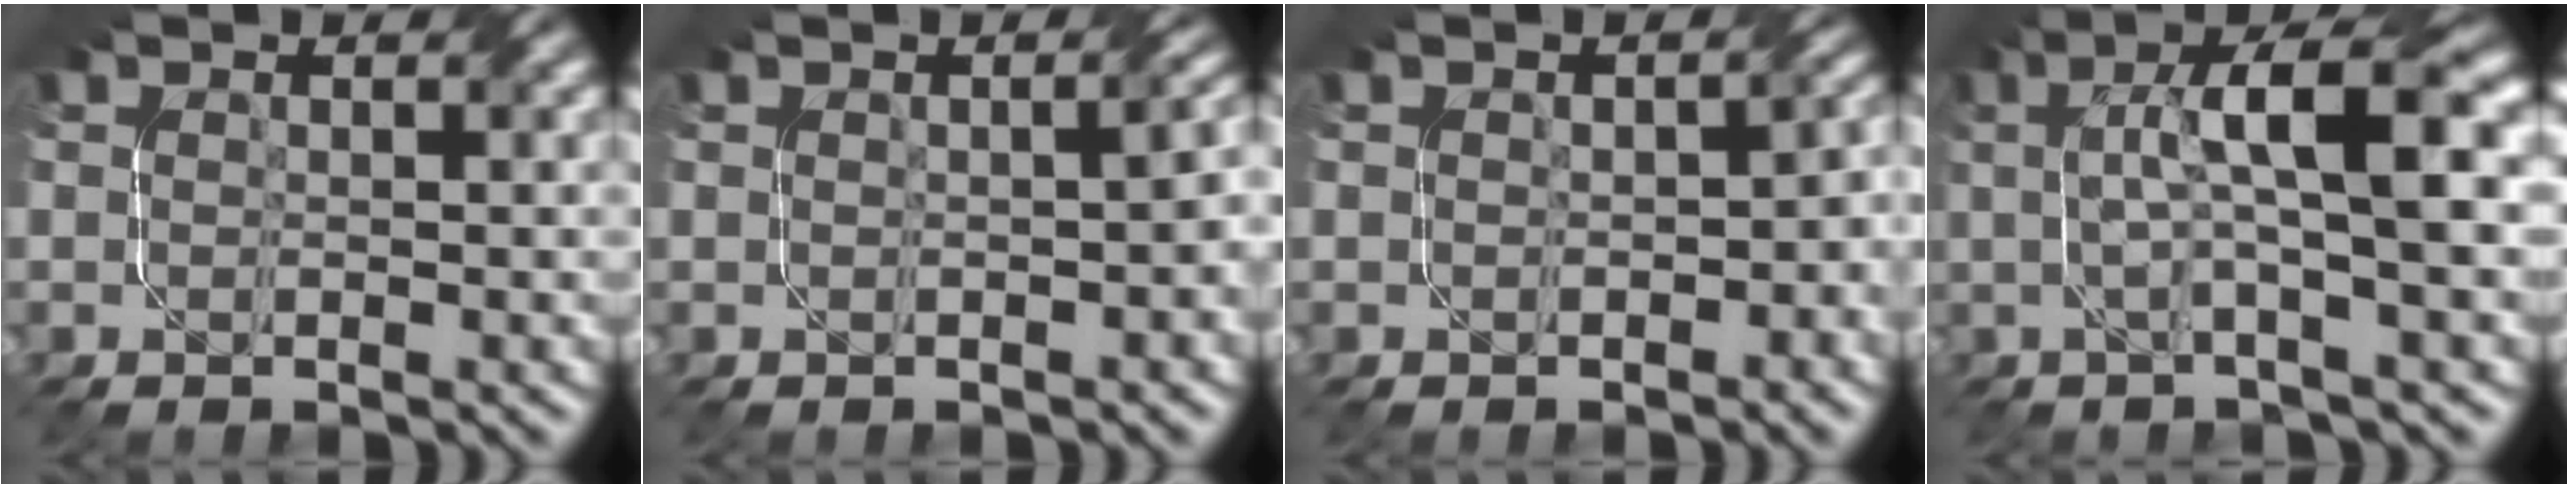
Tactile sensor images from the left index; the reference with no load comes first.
{"total": 3.0, "force": [-0.2, 1.2, 2.8], "torque": [-0.022, 0.008, 0.003]}
{"total": 3.1, "force": [-0.5, 1.7, 2.5], "torque": [-0.024, -0.002, -0.004]}
{"total": 8.0, "force": [1.2, 1.4, 7.8], "torque": [-0.120, 0.020, 0.015]}